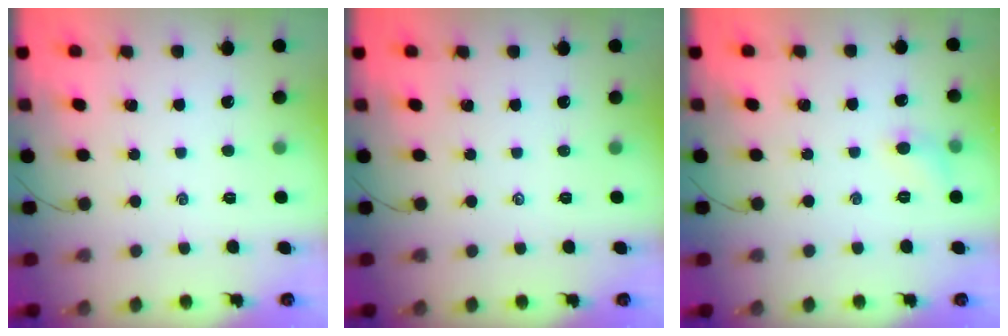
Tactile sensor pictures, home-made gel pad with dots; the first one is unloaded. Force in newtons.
{"total": 0.0}
{"total": 5.0, "press": 4.8, "slide": 1.6}